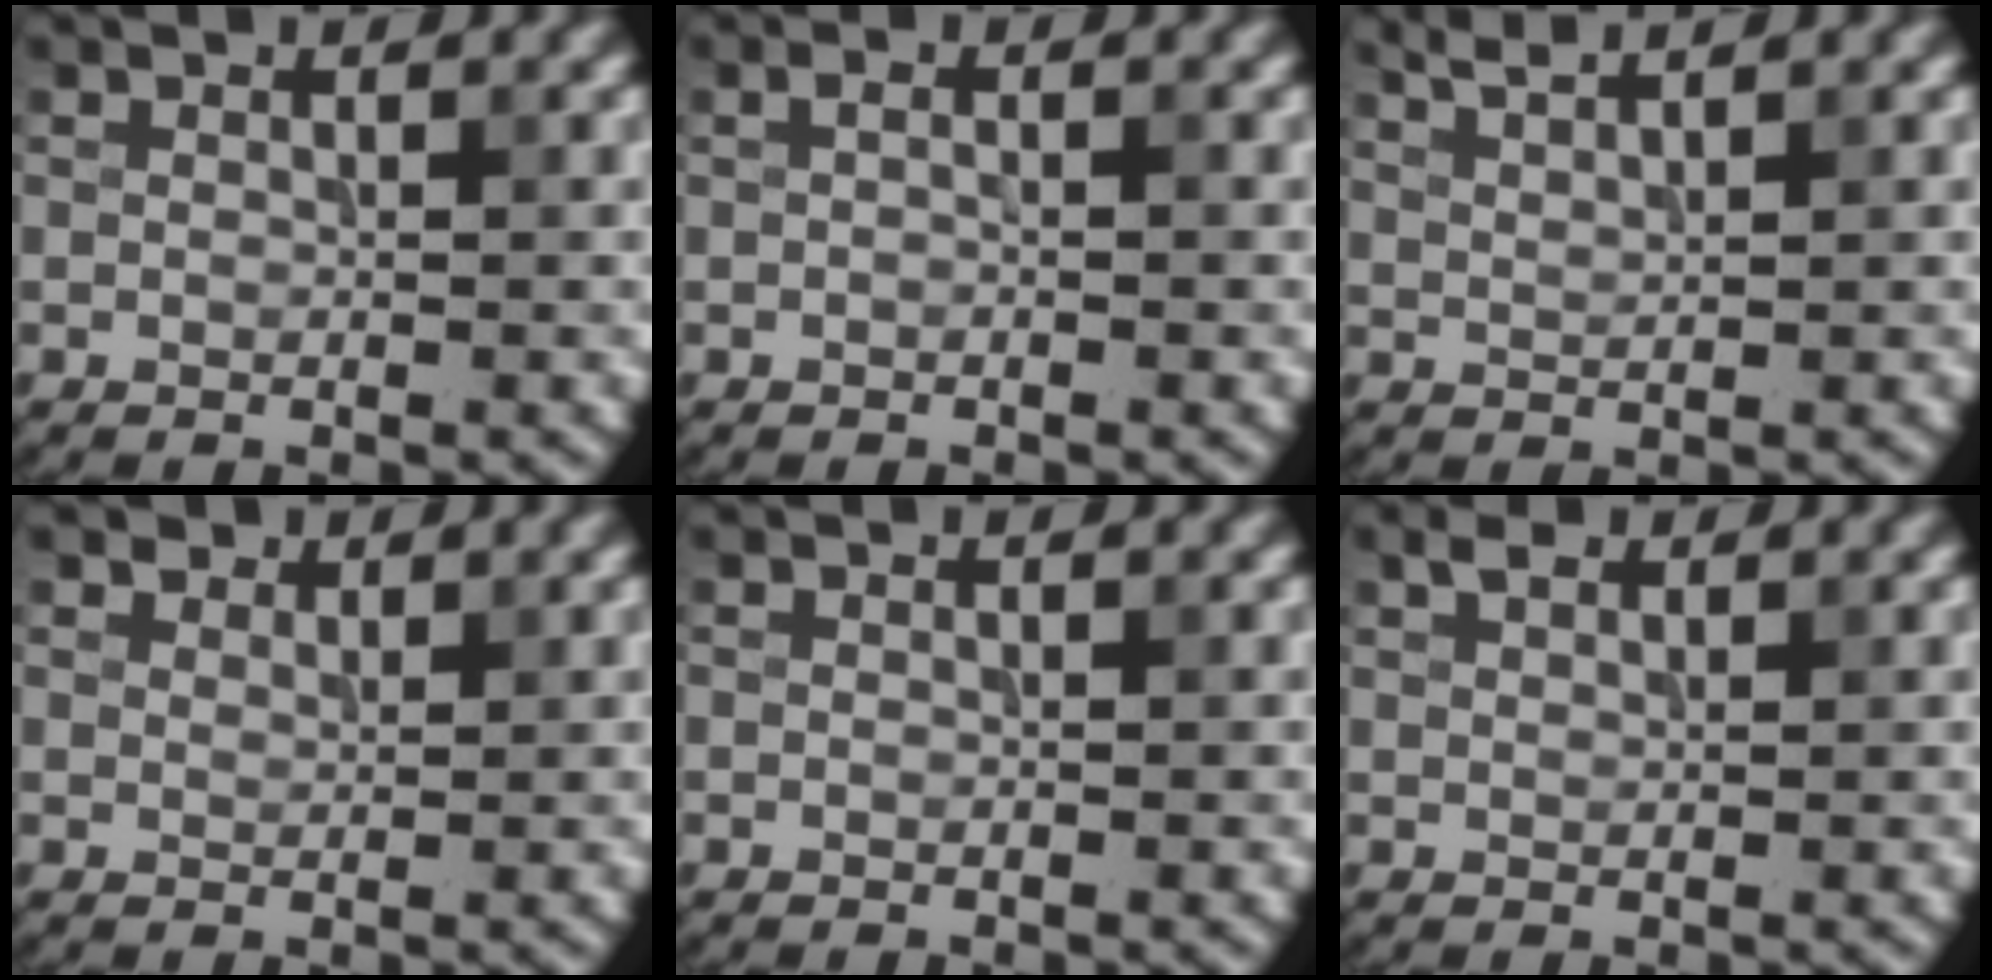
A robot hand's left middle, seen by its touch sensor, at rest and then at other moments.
{"total": 0.7, "force": [-0.1, 0.3, 0.7], "torque": [-0.015, 0.001, -0.002]}
{"total": 2.2, "force": [1.9, 0.4, 1.1], "torque": [-0.013, 0.006, 0.033]}
{"total": 1.7, "force": [1.5, 0.8, 0.3], "torque": [-0.010, -0.009, 0.027]}
{"total": 0.0}
{"total": 1.4, "force": [1.1, 0.6, 0.6], "torque": [-0.015, 0.004, 0.022]}